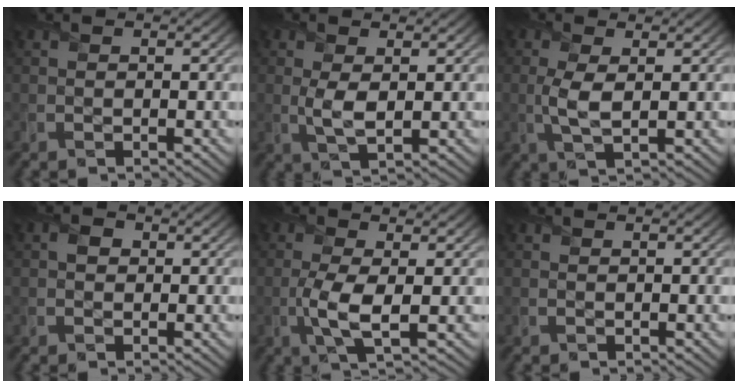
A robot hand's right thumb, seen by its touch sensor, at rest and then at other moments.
{"total": 3.4, "force": [0.5, 1.6, 3.0], "torque": [-0.073, -0.004, 0.013]}
{"total": 3.7, "force": [0.3, 1.3, 3.4], "torque": [-0.085, 0.001, 0.007]}
{"total": 1.3, "force": [0.2, 1.2, 0.5], "torque": [-0.011, 0.000, -0.005]}
{"total": 5.1, "force": [-0.7, 1.5, 4.8], "torque": [-0.113, -0.003, -0.018]}
{"total": 0.0}